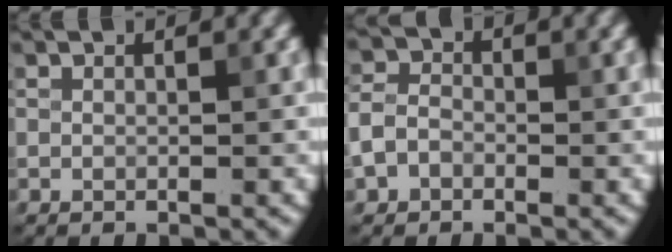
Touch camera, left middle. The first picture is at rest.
{"total": 2.9, "force": [-1.1, 2.2, 1.4], "torque": [-0.028, 0.004, -0.031]}